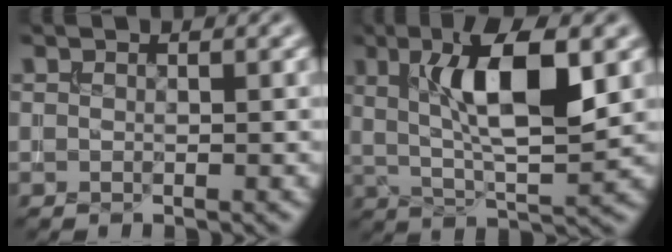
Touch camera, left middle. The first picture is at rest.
{"total": 8.8, "force": [2.3, 2.6, 8.1], "torque": [-0.140, 0.002, 0.039]}